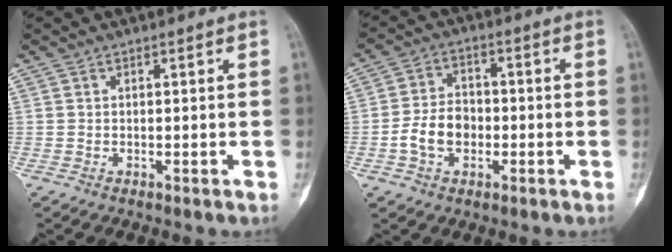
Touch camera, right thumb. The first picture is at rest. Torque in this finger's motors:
{"motor_torque": [1.23, 1.02, 0.57, -0.43, 0.01]}